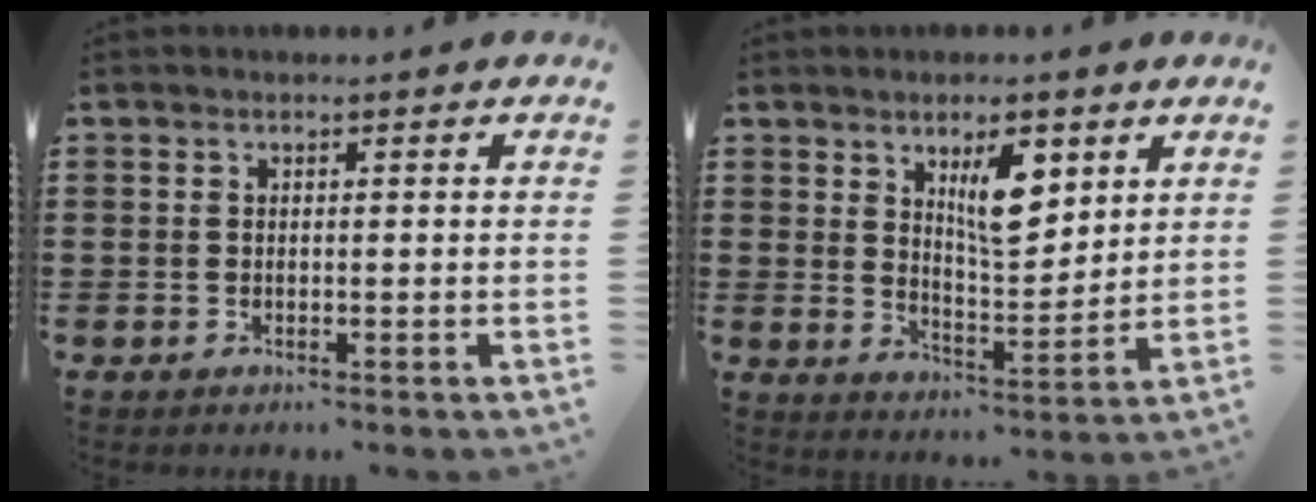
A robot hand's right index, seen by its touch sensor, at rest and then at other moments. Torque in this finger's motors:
{"motor_torque": [0.95, 0.27, 0.21, 0.08]}